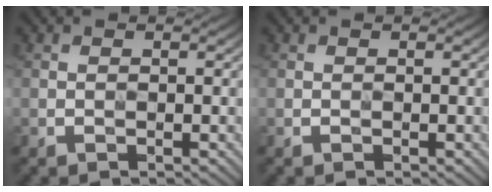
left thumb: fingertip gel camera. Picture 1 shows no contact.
{"total": 0.0}